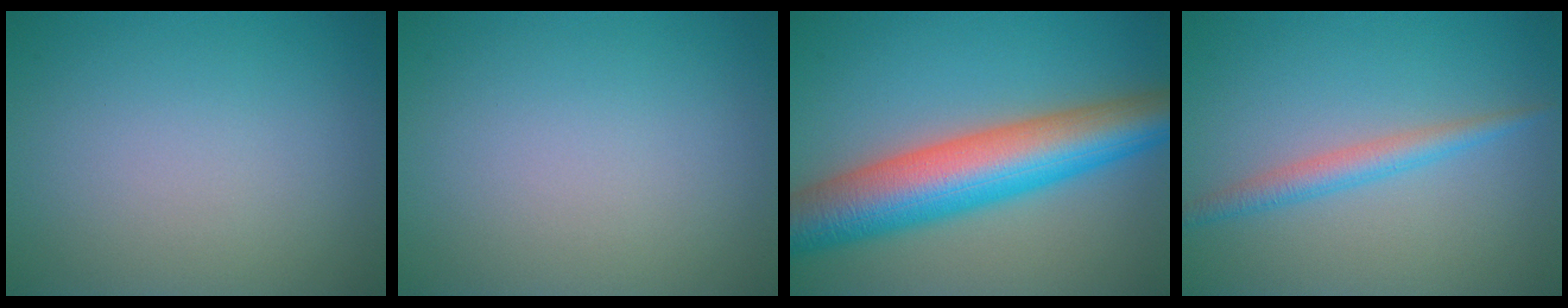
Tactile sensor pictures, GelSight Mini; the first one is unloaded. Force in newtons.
{"total": 0.0}
{"total": 10.9, "press": 10.9, "slide": 0.4}
{"total": 2.3, "press": 2.3, "slide": 0.1}